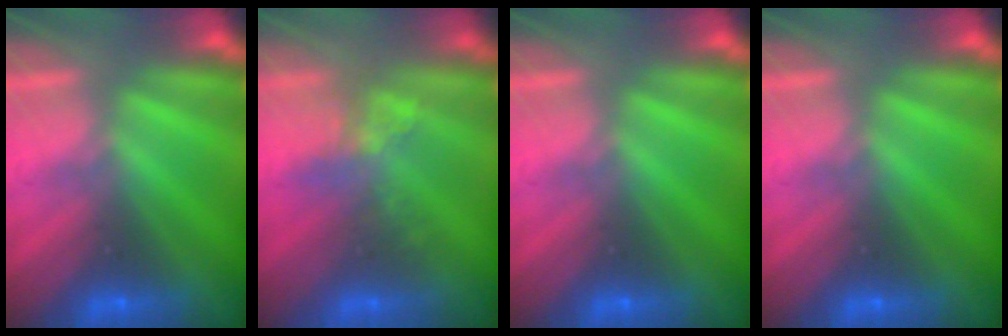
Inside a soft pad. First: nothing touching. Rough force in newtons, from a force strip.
{"total": 2.5}
{"total": 0.0}
{"total": 0.0}